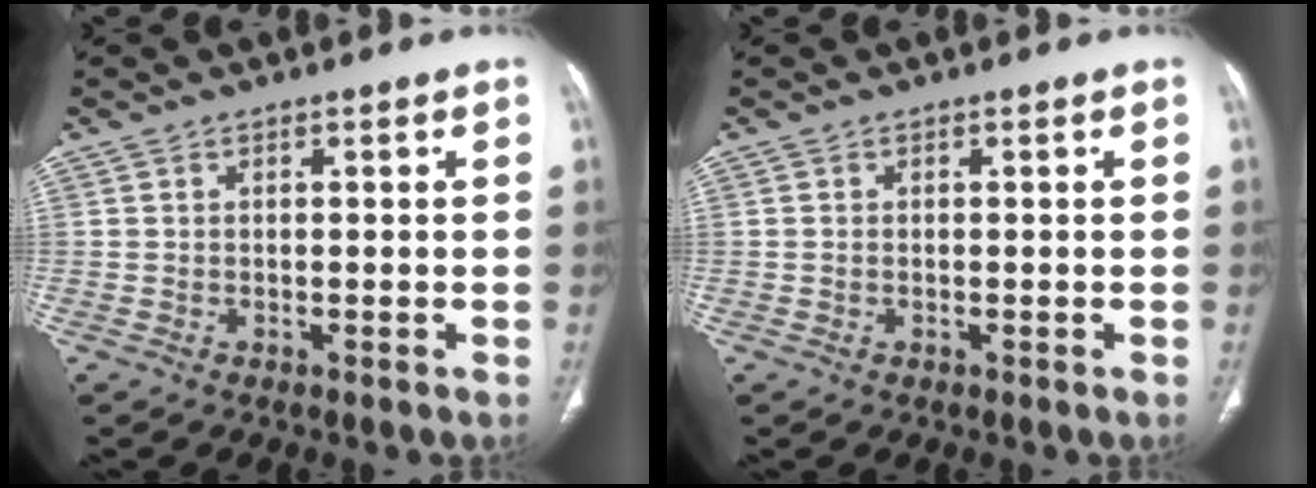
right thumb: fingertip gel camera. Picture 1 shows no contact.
{"total": 0.0}